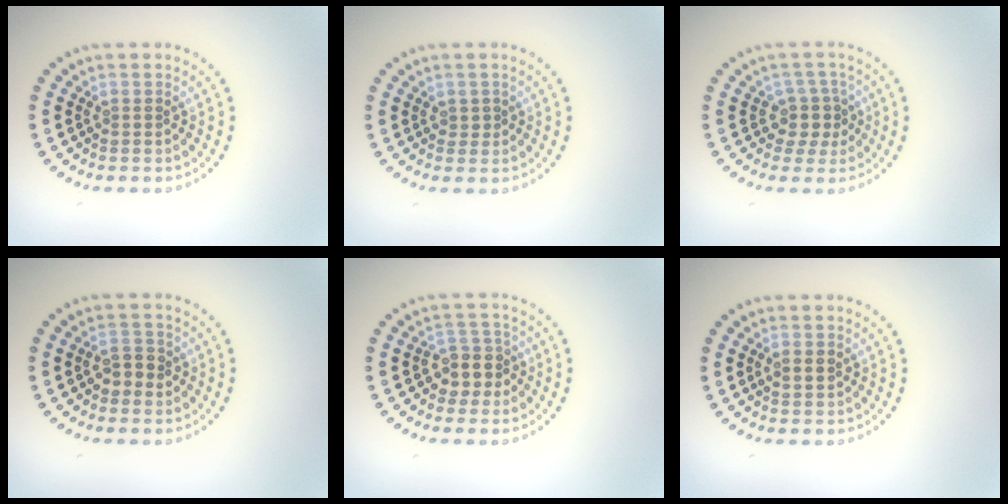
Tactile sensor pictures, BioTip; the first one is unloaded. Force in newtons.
{"total": 0.5, "press": 0.4, "slide": 0.3}
{"total": 2.5, "press": 2.0, "slide": 1.6}
{"total": 2.1, "press": 2.1, "slide": 0.4}
{"total": 2.8, "press": 2.5, "slide": 1.3}
{"total": 1.9, "press": 1.9, "slide": 0.2}